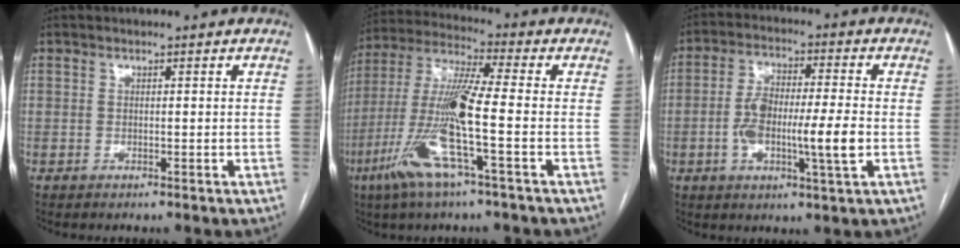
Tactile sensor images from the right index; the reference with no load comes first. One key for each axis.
{"total": 14.4, "fx": -5.1, "fy": -0.8, "fz": 13.4, "tx": -0.283, "ty": -0.010, "tz": -0.108}
{"total": 10.6, "fx": -1.9, "fy": 1.6, "fz": 10.3, "tx": -0.190, "ty": 0.009, "tz": -0.034}